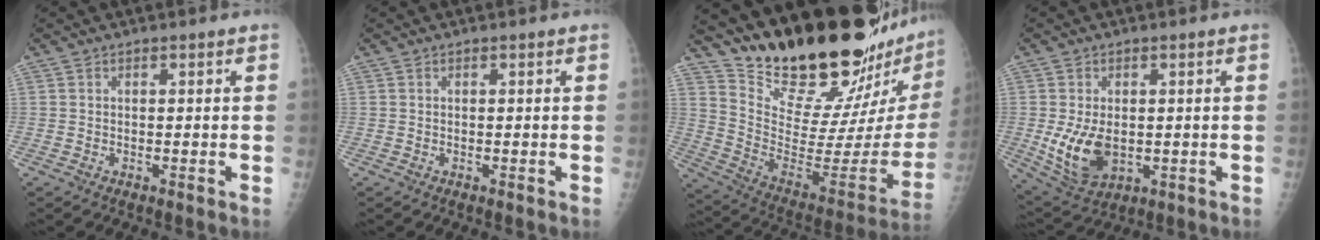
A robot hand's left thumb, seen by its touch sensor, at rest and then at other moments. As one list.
[{"total": 0.0}, {"total": 30.6, "force": [26.1, 5.6, 14.9], "torque": [-0.209, -0.195, 0.382]}, {"total": 9.4, "force": [-0.8, 6.1, 7.2], "torque": [-0.125, -0.015, 0.003]}]